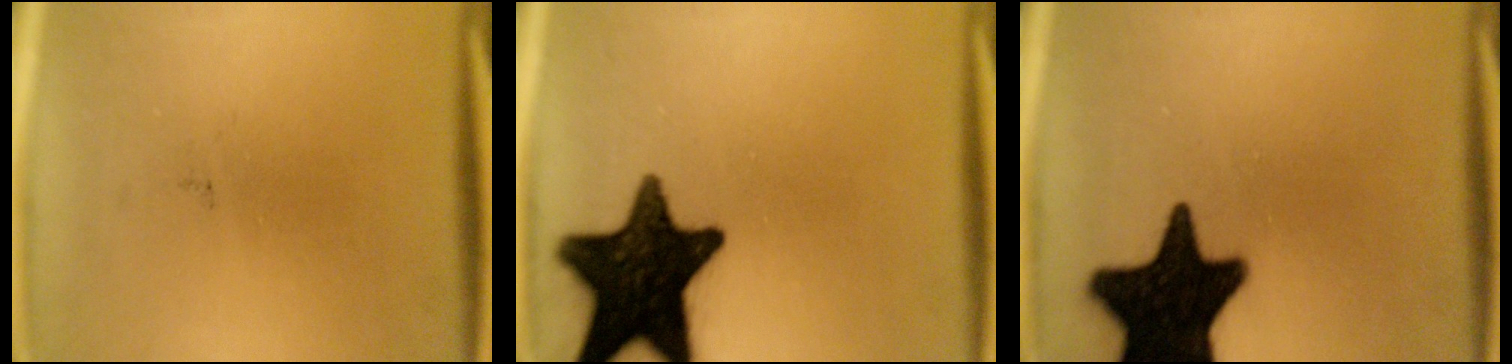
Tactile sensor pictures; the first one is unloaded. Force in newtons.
{"total": 18.0}
{"total": 19.7}